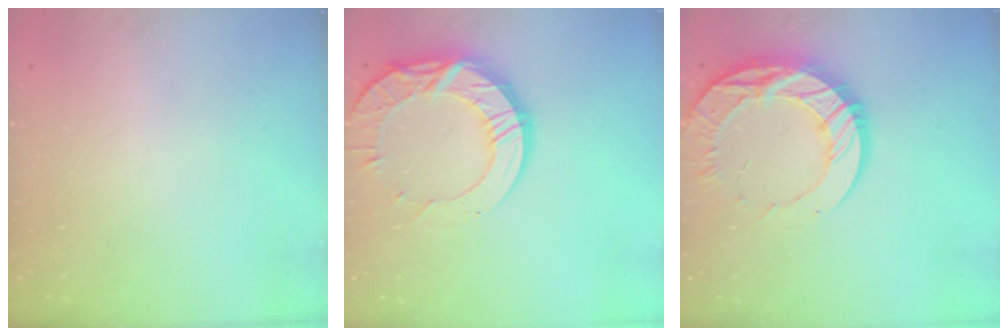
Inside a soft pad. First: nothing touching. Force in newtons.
{"total": 15.6, "press": 15.6, "slide": 1.1}
{"total": 17.9, "press": 17.8, "slide": 1.6}